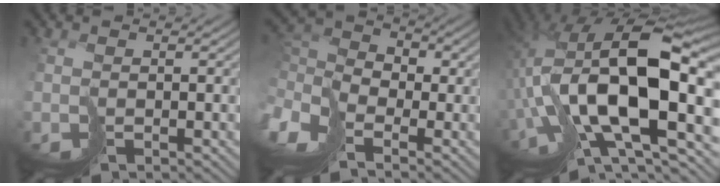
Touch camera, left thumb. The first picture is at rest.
{"total": 8.7, "force": [-2.7, 5.5, 6.2], "torque": [-0.182, -0.009, -0.057]}
{"total": 19.7, "force": [-1.6, 9.4, 17.2], "torque": [-0.346, -0.007, -0.017]}